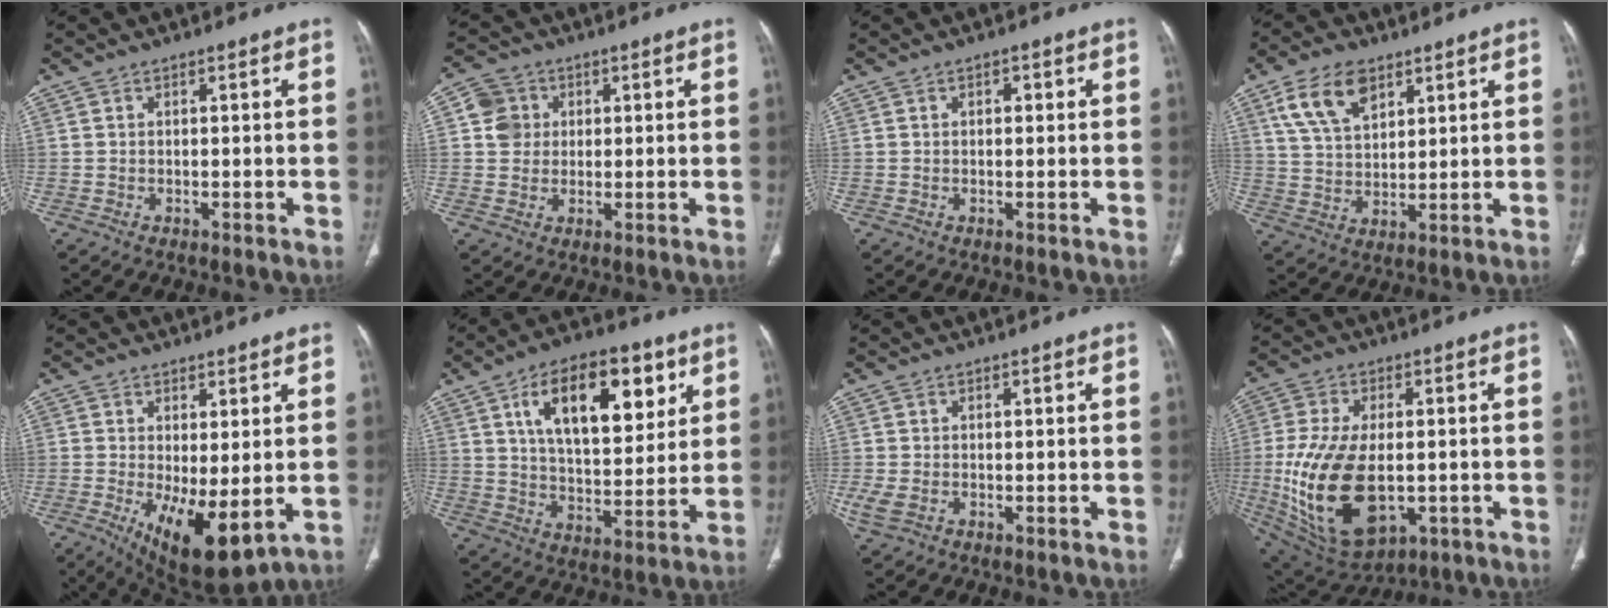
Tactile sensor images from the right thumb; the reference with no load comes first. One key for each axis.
{"total": 5.7, "fx": 1.3, "fy": 5.3, "fz": 1.6, "tx": -0.007, "ty": 0.003, "tz": 0.020}
{"total": 1.2, "fx": 0.4, "fy": 0.7, "fz": 0.9, "tx": -0.008, "ty": -0.002, "tz": 0.004}
{"total": 10.6, "fx": 5.7, "fy": 6.0, "fz": 6.7, "tx": -0.113, "ty": -0.015, "tz": 0.113}
{"total": 11.0, "fx": -1.9, "fy": 4.3, "fz": 9.9, "tx": -0.162, "ty": -0.025, "tz": -0.012}
{"total": 19.0, "fx": 8.1, "fy": 9.3, "fz": 14.5, "tx": -0.181, "ty": -0.031, "tz": 0.134}
{"total": 3.0, "fx": -0.7, "fy": 2.1, "fz": 2.0, "tx": -0.060, "ty": -0.001, "tz": -0.009}
{"total": 20.5, "fx": -3.1, "fy": 11.5, "fz": 16.7, "tx": -0.330, "ty": -0.012, "tz": -0.027}